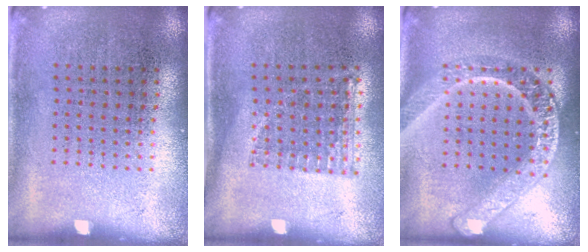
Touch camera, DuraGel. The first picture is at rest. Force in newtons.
{"total": 1.0, "press": 0.9, "slide": 0.5}
{"total": 3.3, "press": 3.3, "slide": 0.4}